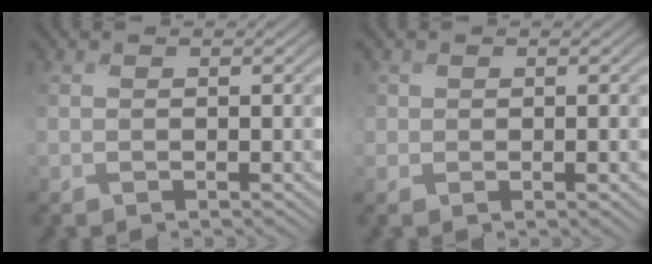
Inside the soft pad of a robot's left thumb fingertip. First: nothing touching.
{"total": 1.8, "force": [0.5, 1.5, 0.9], "torque": [-0.022, -0.005, 0.008]}